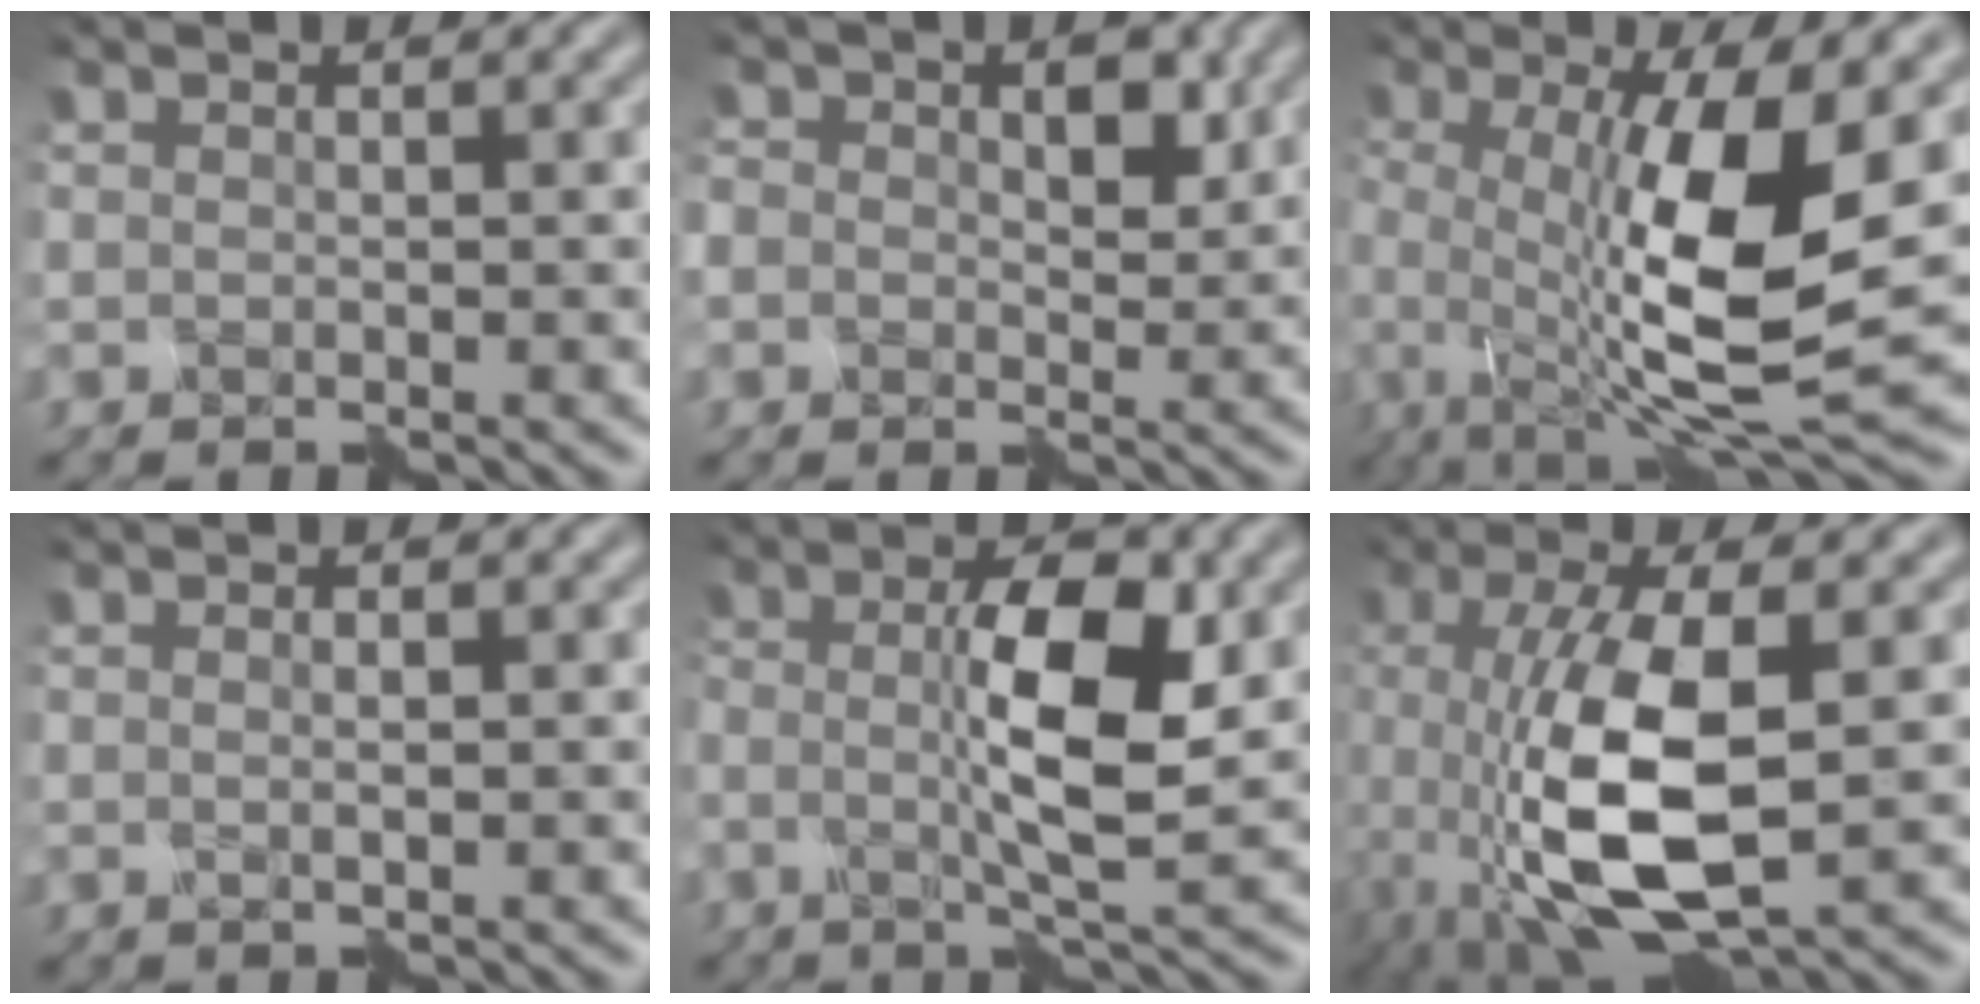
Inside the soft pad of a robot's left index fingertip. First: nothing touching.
{"total": 3.8, "force": [0.8, 2.9, 2.3], "torque": [-0.039, 0.010, 0.010]}
{"total": 12.0, "force": [-0.2, 3.4, 11.5], "torque": [-0.200, -0.015, -0.005]}
{"total": 0.7, "force": [0.5, -0.3, 0.4], "torque": [-0.004, 0.000, 0.002]}
{"total": 6.2, "force": [0.1, 1.4, 6.1], "torque": [-0.119, 0.005, 0.000]}
{"total": 8.4, "force": [-1.2, 2.8, 7.9], "torque": [-0.178, -0.007, -0.015]}